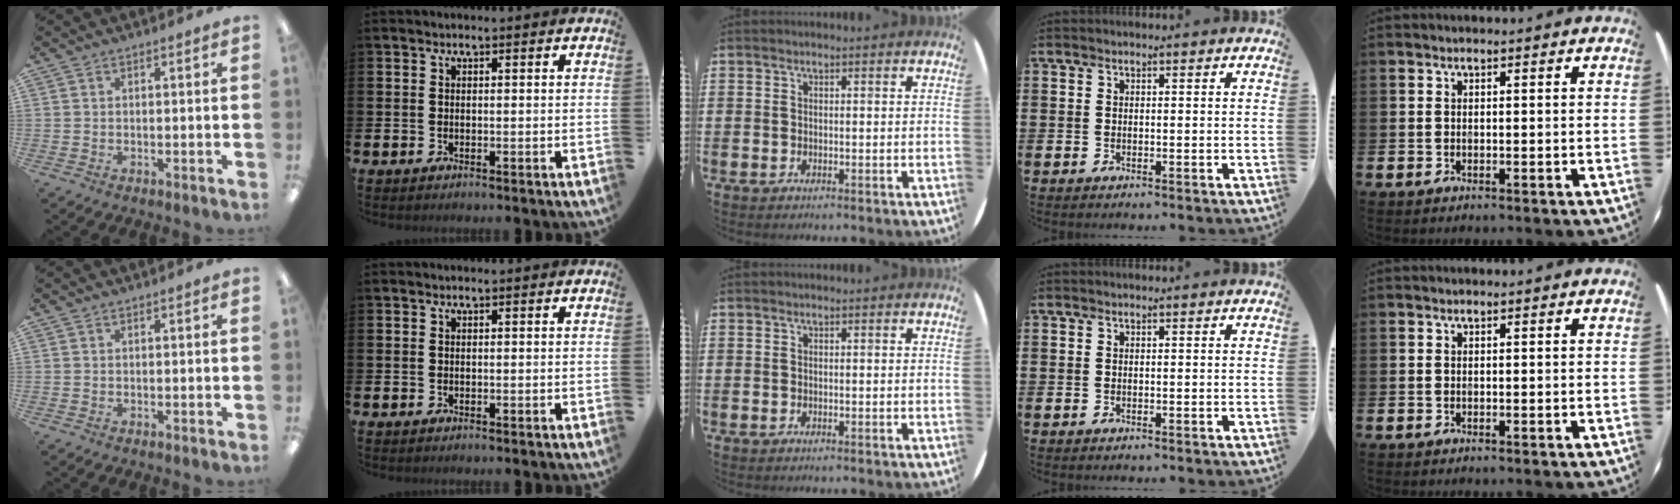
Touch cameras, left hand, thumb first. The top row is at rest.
{}